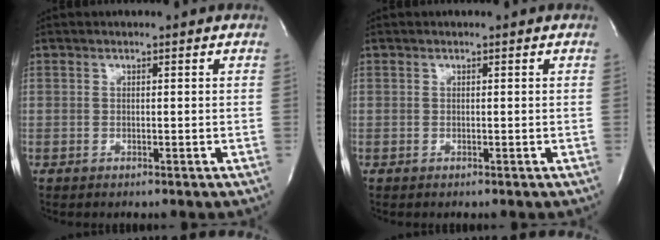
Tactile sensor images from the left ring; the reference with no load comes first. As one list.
[{"total": 0.0}]